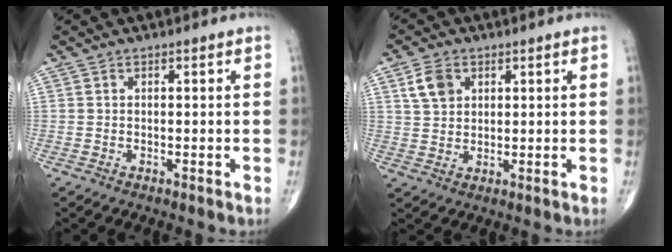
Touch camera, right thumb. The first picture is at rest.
{"total": 5.3, "force": [2.2, 3.8, 2.9], "torque": [-0.041, -0.004, 0.043]}